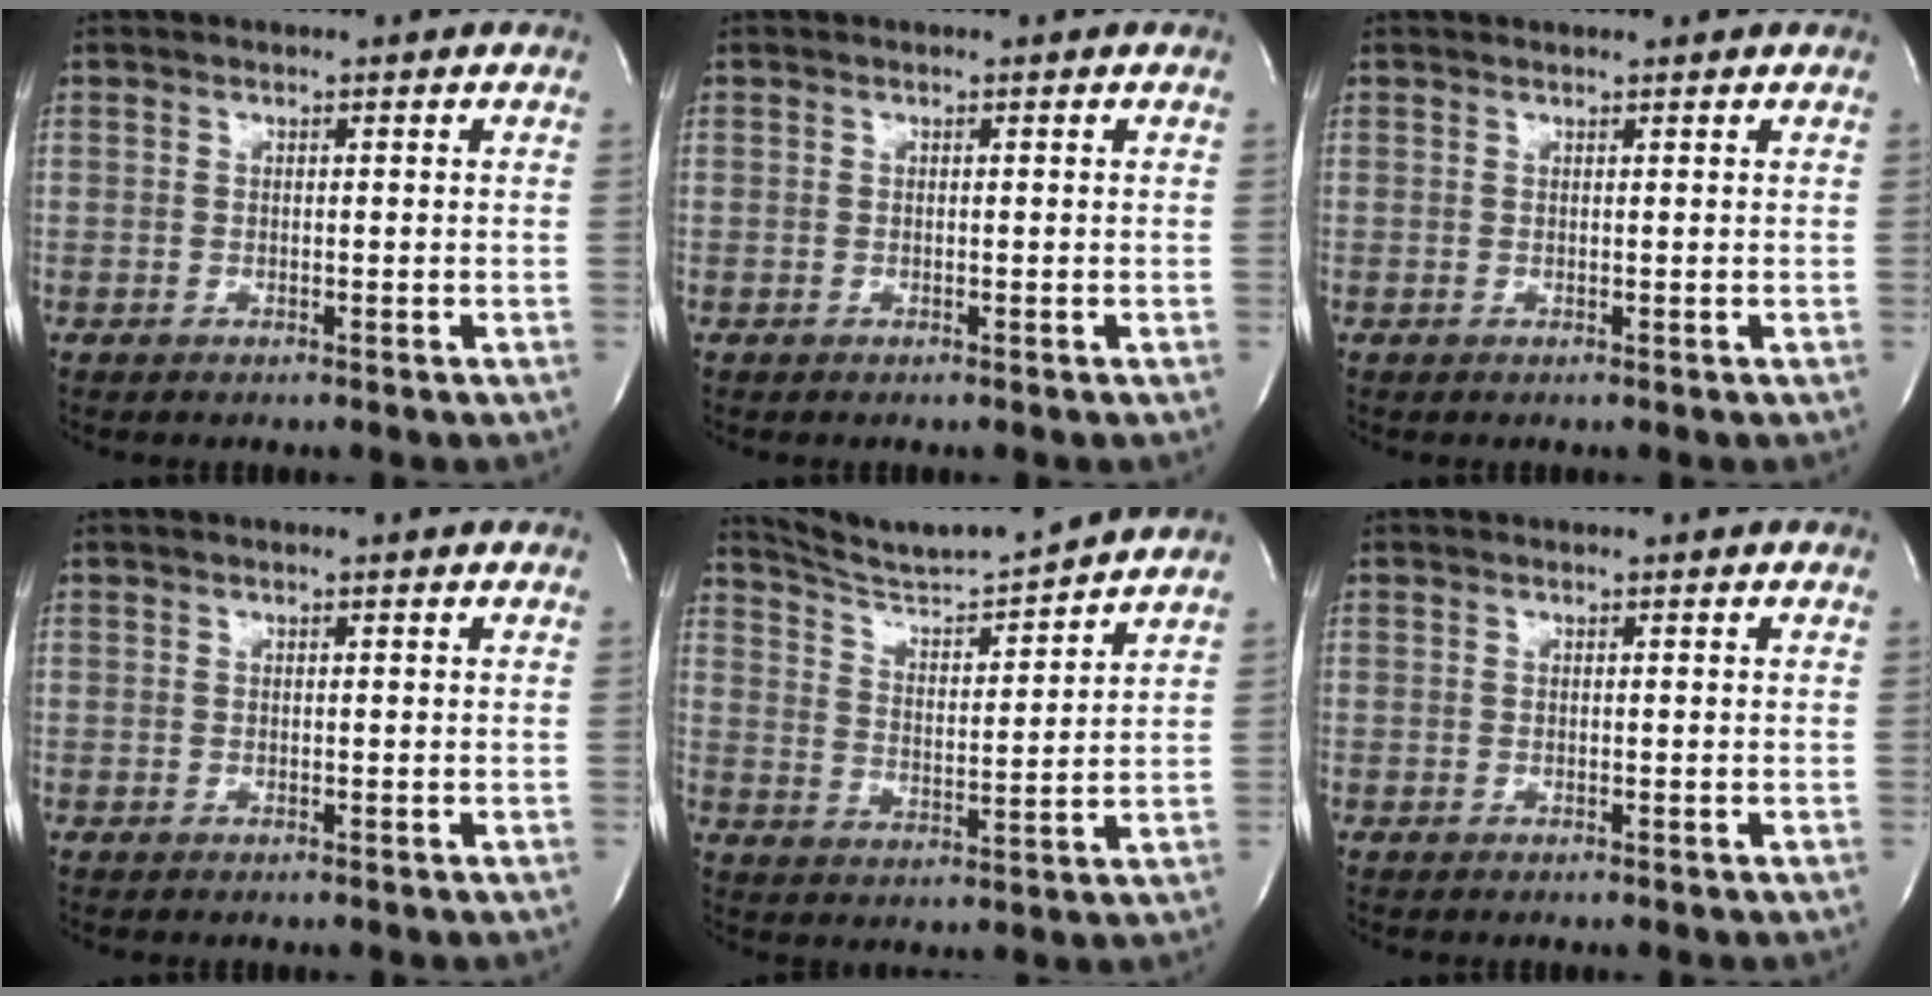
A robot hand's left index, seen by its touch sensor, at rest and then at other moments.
{"total": 0.0}
{"total": 1.1, "force": [1.1, 0.0, 0.1], "torque": [-0.007, 0.011, 0.016]}
{"total": 0.0}
{"total": 11.9, "force": [11.6, -1.2, 2.6], "torque": [-0.056, -0.007, 0.192]}
{"total": 0.0}